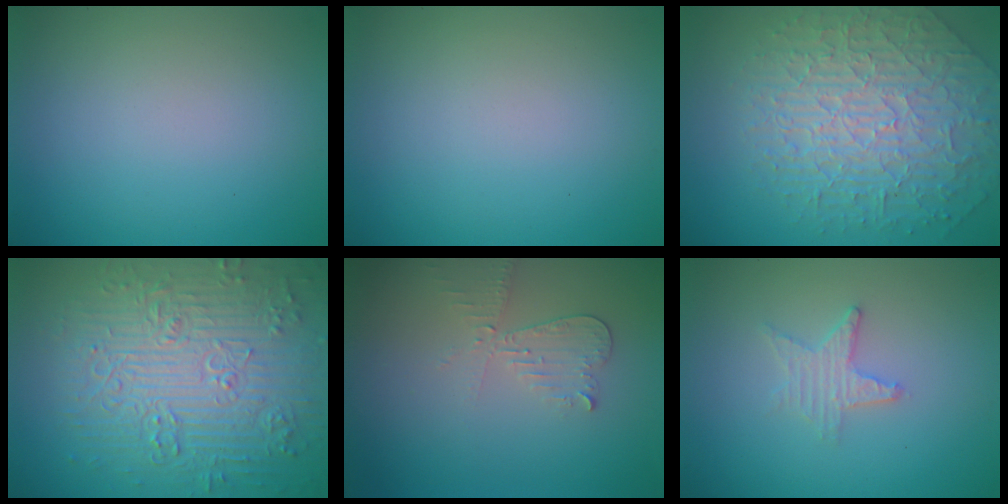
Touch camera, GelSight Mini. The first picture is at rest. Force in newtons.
{"total": 0.0}
{"total": 6.7, "press": 5.5, "slide": 3.7}
{"total": 9.2, "press": 6.8, "slide": 6.2}
{"total": 2.2, "press": 2.2, "slide": 0.1}
{"total": 2.1, "press": 2.0, "slide": 0.4}